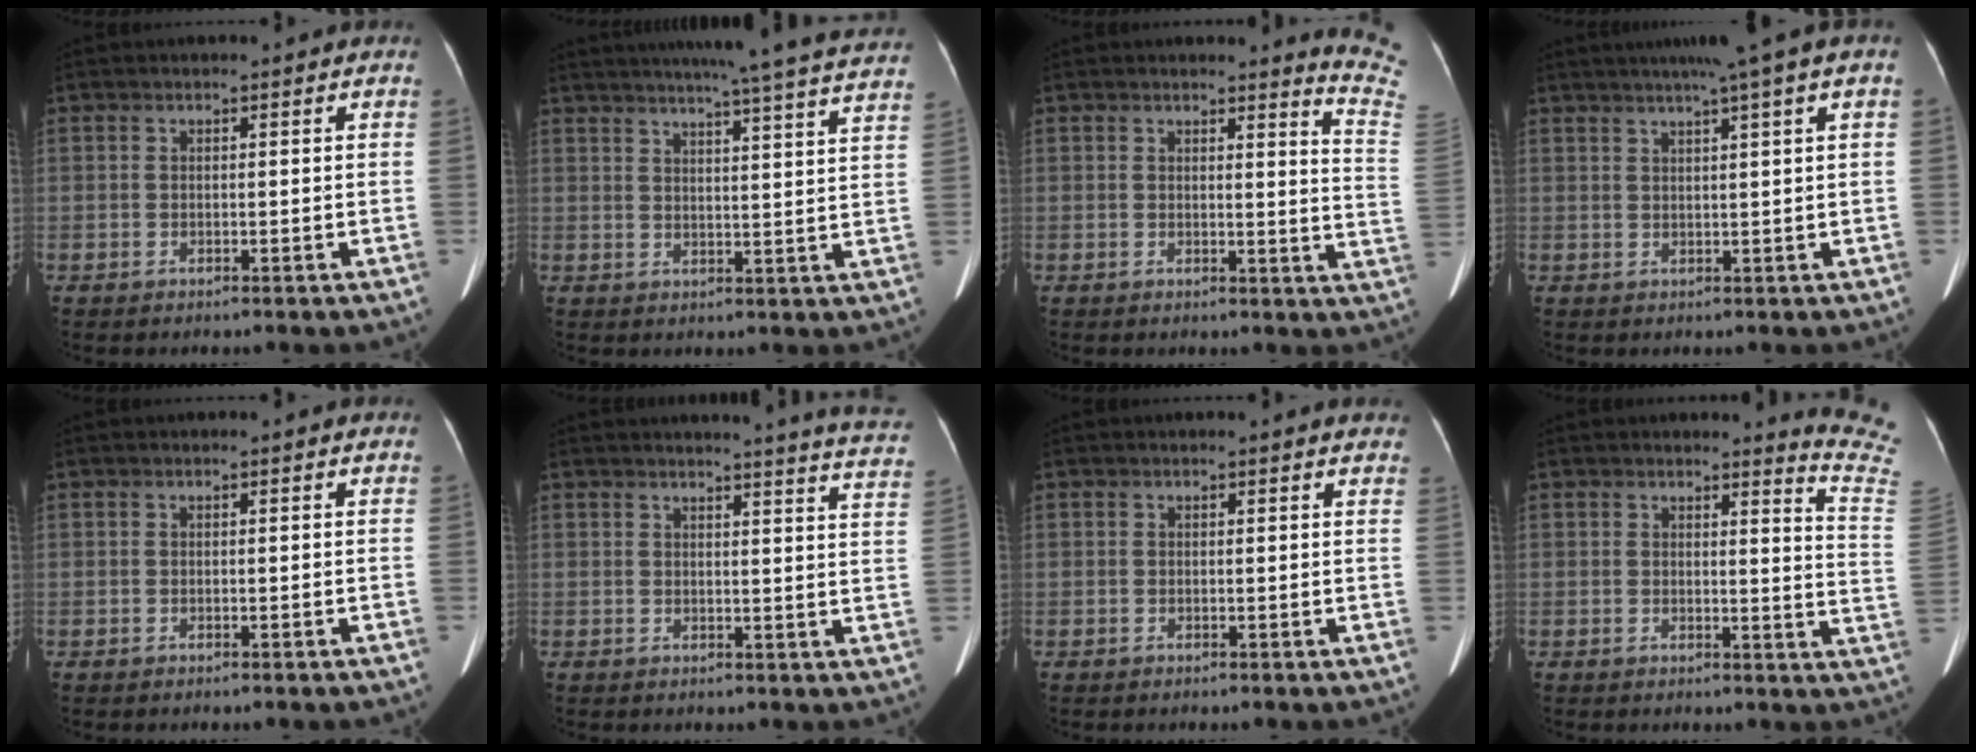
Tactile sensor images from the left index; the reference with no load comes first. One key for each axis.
{"total": 25.5, "fx": 23.2, "fy": -0.6, "fz": 10.5, "tx": -0.162, "ty": -0.037, "tz": 0.278}
{"total": 8.3, "fx": 8.1, "fy": -1.2, "fz": 1.1, "tx": -0.008, "ty": -0.112, "tz": 0.060}
{"total": 7.2, "fx": 4.6, "fy": -1.1, "fz": 5.5, "tx": -0.079, "ty": 0.026, "tz": 0.061}
{"total": 0.0}
{"total": 13.2, "fx": 12.8, "fy": -0.8, "fz": 3.2, "tx": -0.028, "ty": -0.088, "tz": 0.115}
{"total": 4.9, "fx": 4.7, "fy": 0.7, "fz": 1.2, "tx": -0.005, "ty": -0.007, "tz": 0.026}
{"total": 9.4, "fx": 9.2, "fy": -1.5, "fz": 0.8, "tx": -0.005, "ty": -0.125, "tz": 0.074}